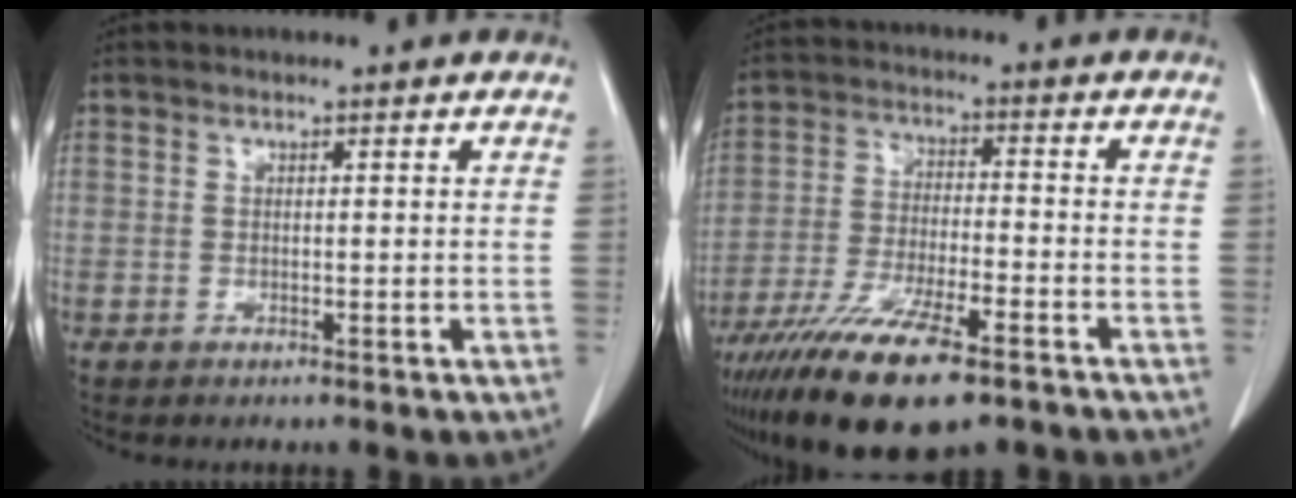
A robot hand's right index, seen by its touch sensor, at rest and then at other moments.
{"total": 16.8, "force": [-11.5, 3.5, 11.7], "torque": [-0.216, -0.042, -0.198]}